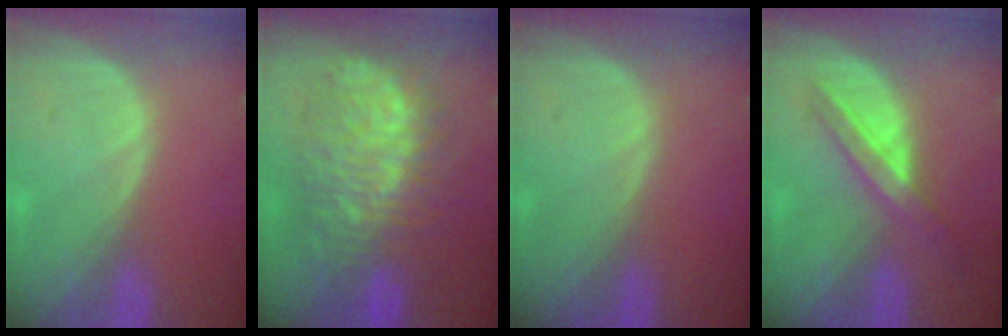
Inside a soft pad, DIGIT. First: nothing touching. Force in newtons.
{"total": 12.3, "press": 12.2, "slide": 1.3}
{"total": 0.0}
{"total": 6.0, "press": 5.3, "slide": 2.7}